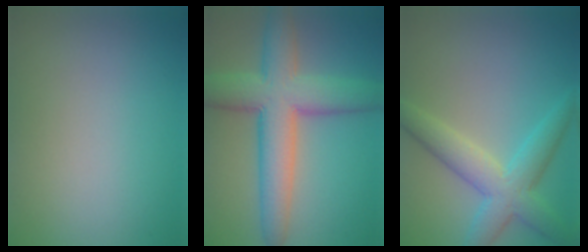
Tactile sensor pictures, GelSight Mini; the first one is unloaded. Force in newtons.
{"total": 8.8, "press": 8.8, "slide": 0.3}
{"total": 5.3, "press": 5.3, "slide": 0.2}